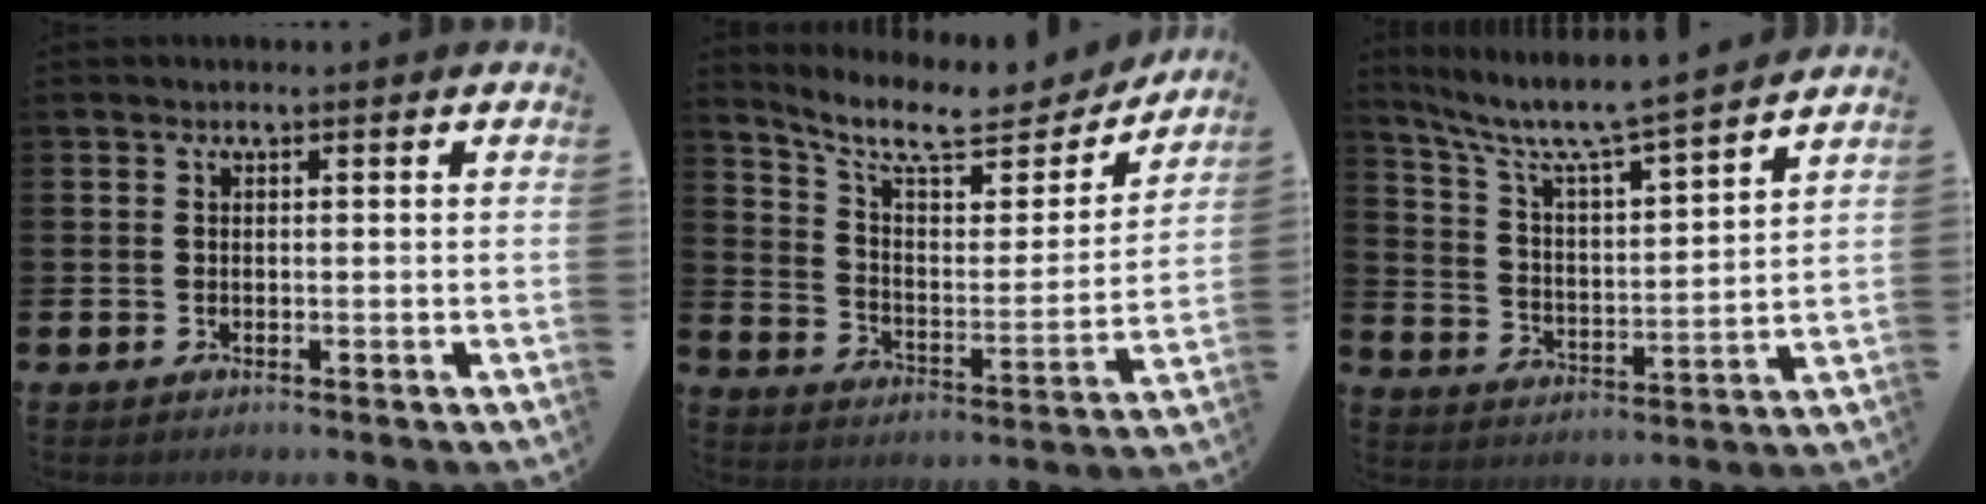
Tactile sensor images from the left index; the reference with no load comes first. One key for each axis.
{"total": 10.1, "fx": 8.7, "fy": 3.1, "fz": 4.0, "tx": -0.105, "ty": -0.060, "tz": 0.149}
{"total": 7.7, "fx": 6.9, "fy": 0.3, "fz": 3.4, "tx": -0.098, "ty": -0.052, "tz": 0.112}